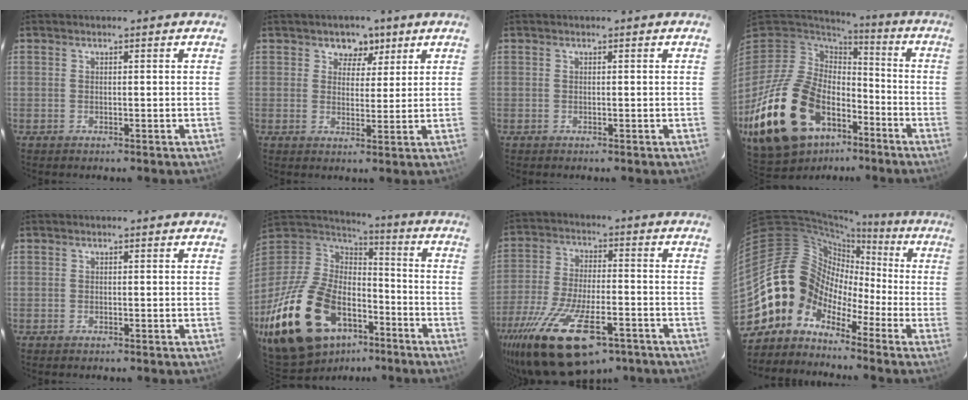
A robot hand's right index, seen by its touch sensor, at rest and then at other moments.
{"total": 4.6, "force": [2.7, 3.6, 1.2], "torque": [-0.005, -0.004, 0.039]}
{"total": 0.0}
{"total": 30.0, "force": [-15.0, 17.8, 18.9], "torque": [-0.414, -0.020, -0.240]}
{"total": 0.0}
{"total": 30.7, "force": [-15.8, 17.8, 19.4], "torque": [-0.423, -0.019, -0.252]}
{"total": 22.4, "force": [-13.9, 8.8, 15.2], "torque": [-0.311, -0.057, -0.229]}
{"total": 10.6, "force": [-6.1, 8.4, 2.1], "torque": [-0.047, 0.046, -0.139]}